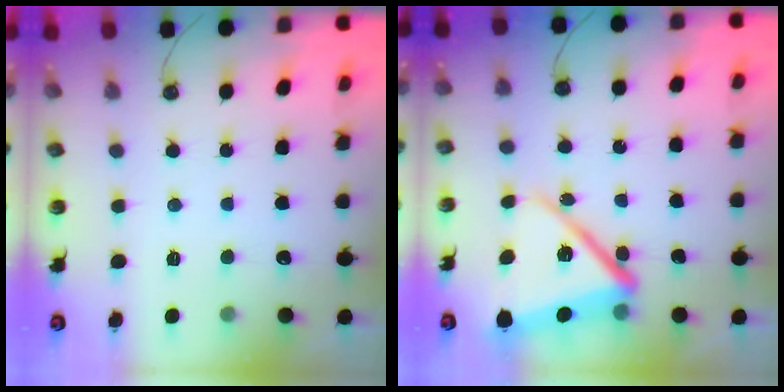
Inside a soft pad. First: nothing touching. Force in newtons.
{"total": 17.6, "press": 17.3, "slide": 3.5}